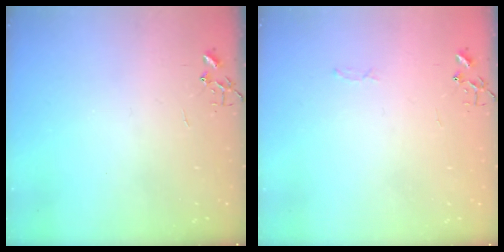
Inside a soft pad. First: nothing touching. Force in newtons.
{"total": 2.8, "press": 2.8, "slide": 0.4}